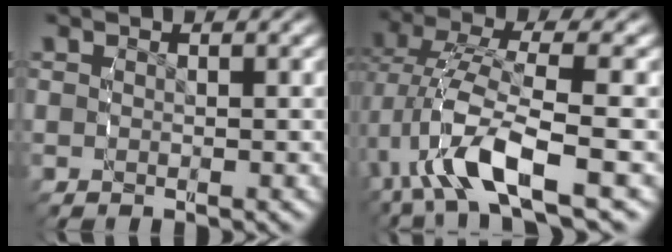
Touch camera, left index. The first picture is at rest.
{"total": 6.3, "force": [-1.2, 2.3, 5.7], "torque": [-0.129, -0.009, -0.015]}